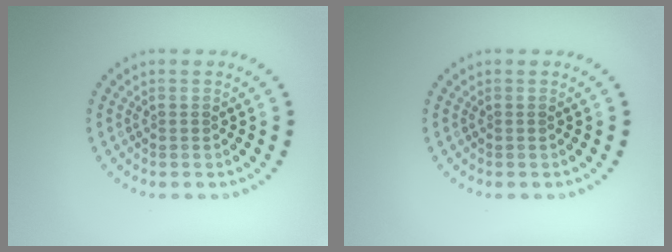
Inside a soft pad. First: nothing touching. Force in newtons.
{"total": 0.0}